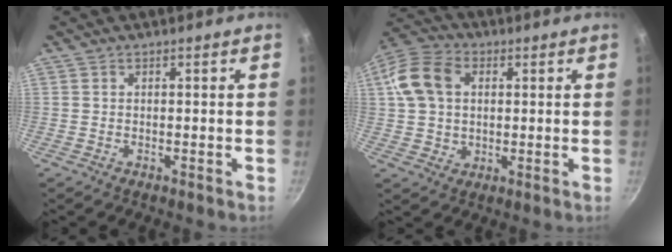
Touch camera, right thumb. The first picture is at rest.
{"total": 12.8, "force": [2.9, 9.4, 8.2], "torque": [-0.153, 0.014, 0.047]}